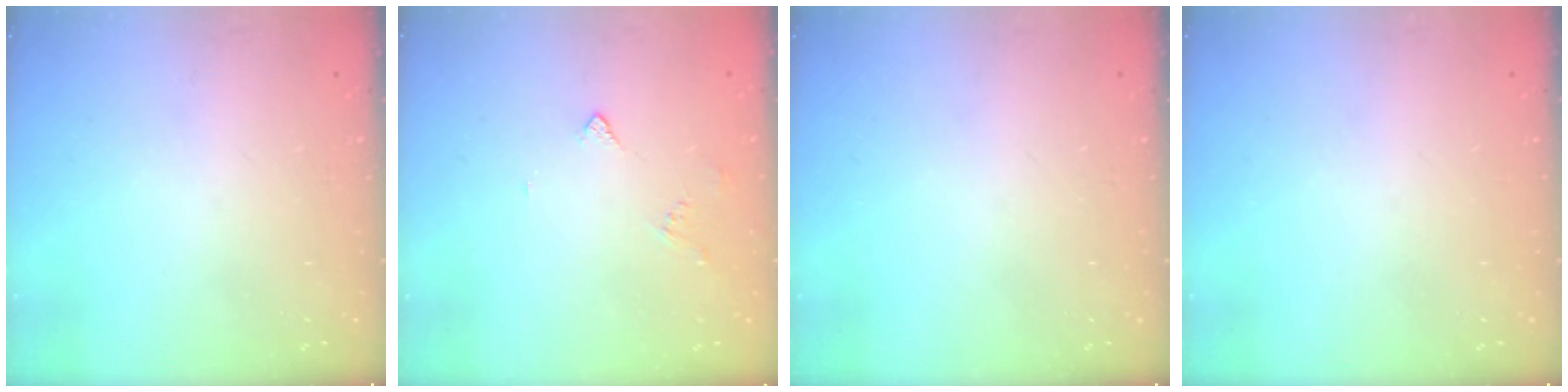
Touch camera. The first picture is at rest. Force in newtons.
{"total": 3.9, "press": 3.8, "slide": 0.7}
{"total": 0.0}
{"total": 0.0}